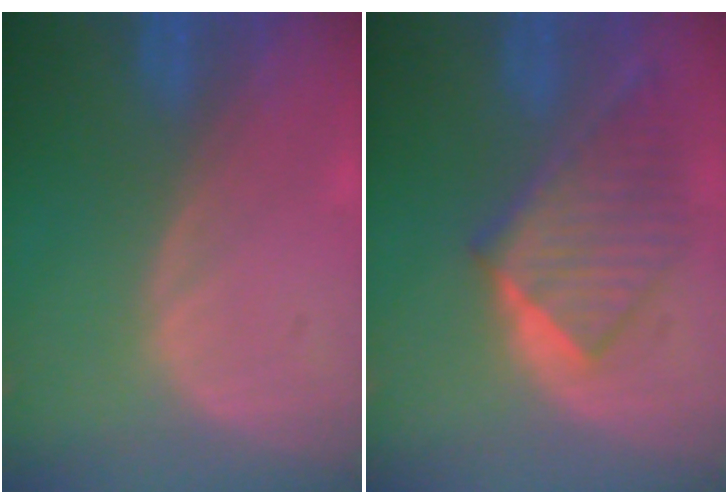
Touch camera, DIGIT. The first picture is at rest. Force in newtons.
{"total": 7.2, "press": 7.2, "slide": 0.5}